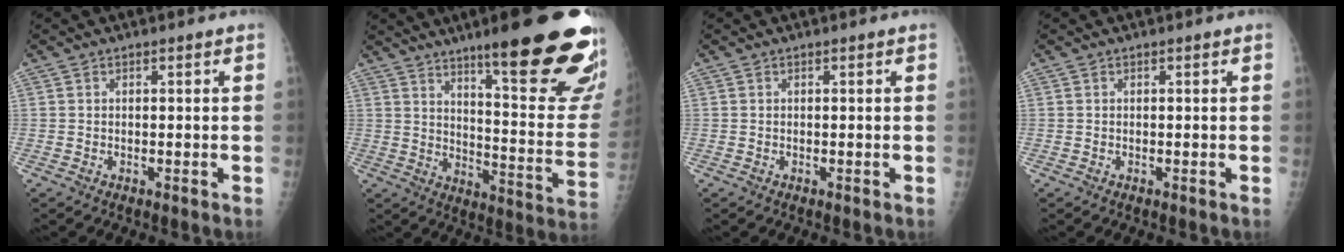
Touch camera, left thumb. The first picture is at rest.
{"total": 26.8, "force": [16.9, 4.3, 20.3], "torque": [-0.224, -0.080, 0.239]}
{"total": 0.0}
{"total": 0.0}